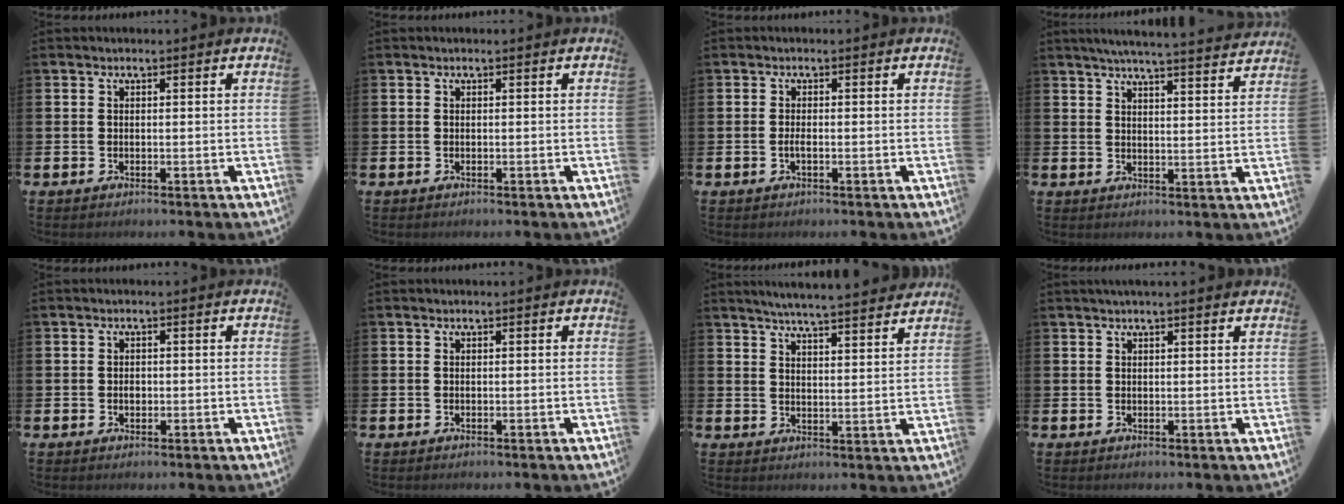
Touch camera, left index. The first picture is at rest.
{"total": 0.0}
{"total": 0.9, "force": [-0.3, 0.2, 0.8], "torque": [-0.023, 0.001, -0.004]}
{"total": 5.5, "force": [5.3, -0.6, 1.2], "torque": [-0.038, -0.030, 0.093]}
{"total": 1.1, "force": [-0.1, 0.9, 0.7], "torque": [-0.005, 0.003, -0.005]}
{"total": 0.0}
{"total": 5.5, "force": [5.4, -0.5, 0.9], "torque": [-0.033, -0.033, 0.095]}
{"total": 1.5, "force": [1.4, -0.1, 0.6], "torque": [-0.012, -0.001, 0.025]}